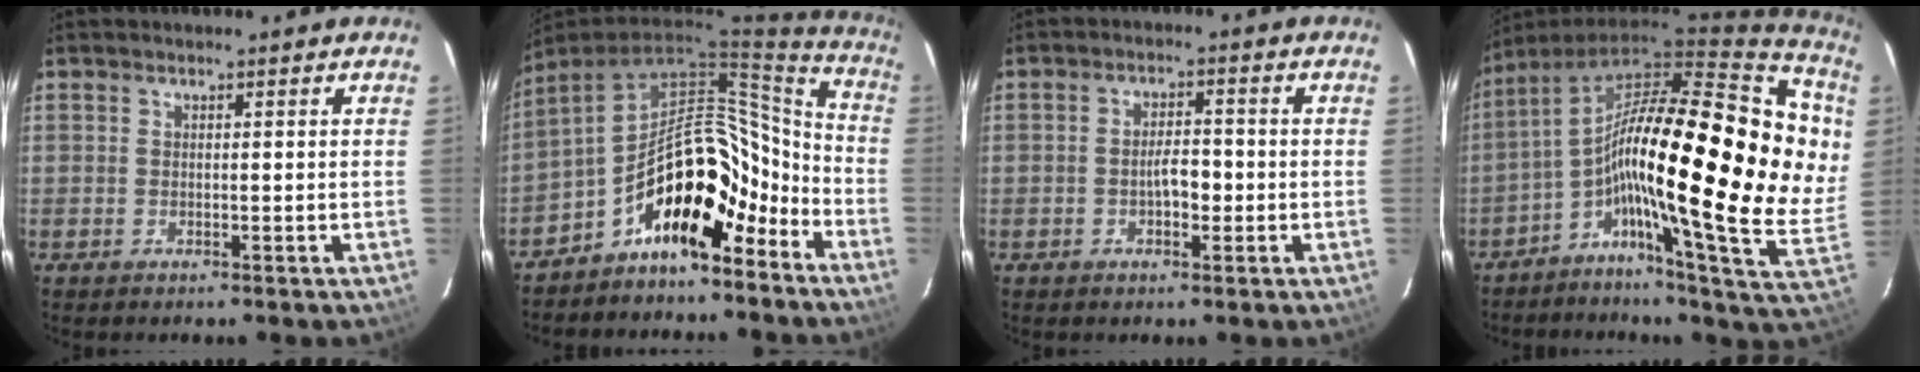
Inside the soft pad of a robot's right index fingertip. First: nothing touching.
{"total": 15.0, "force": [-9.5, 6.1, 9.9], "torque": [-0.145, 0.040, -0.152]}
{"total": 4.0, "force": [-1.1, 1.8, 3.4], "torque": [-0.061, 0.004, -0.014]}
{"total": 29.6, "force": [3.6, 7.0, 28.5], "torque": [-0.431, 0.012, 0.036]}